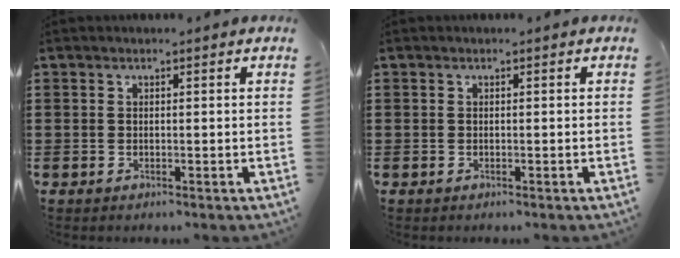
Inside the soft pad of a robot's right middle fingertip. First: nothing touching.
{"total": 0.0}